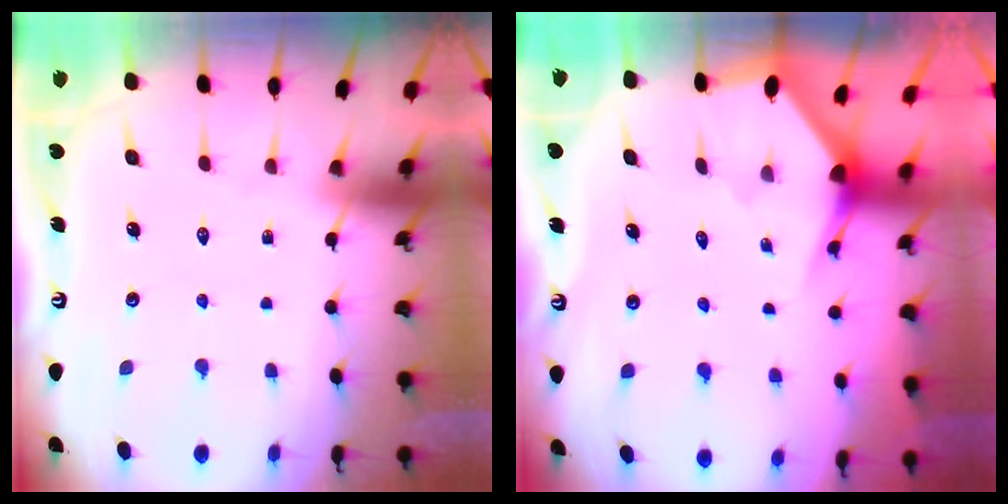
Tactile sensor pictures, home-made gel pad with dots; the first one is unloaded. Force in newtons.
{"total": 2.3, "press": 2.3, "slide": 0.1}